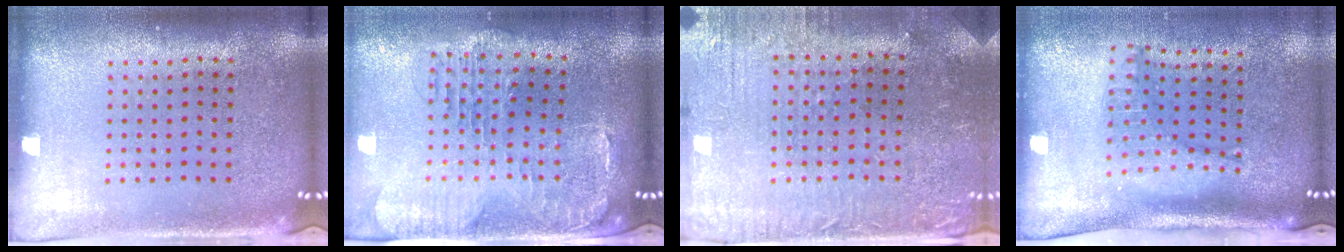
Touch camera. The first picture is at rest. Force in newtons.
{"total": 1.6, "press": 1.5, "slide": 0.4}
{"total": 0.9, "press": 0.7, "slide": 0.5}
{"total": 1.4, "press": 1.3, "slide": 0.6}